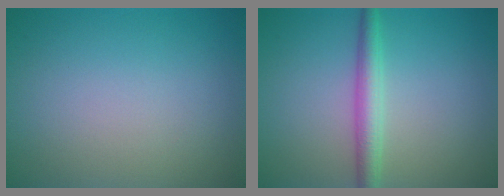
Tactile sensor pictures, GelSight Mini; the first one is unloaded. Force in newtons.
{"total": 3.0, "press": 3.0, "slide": 0.1}